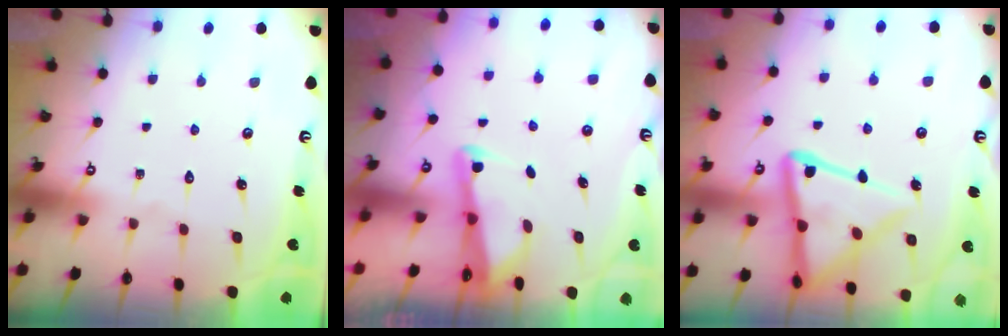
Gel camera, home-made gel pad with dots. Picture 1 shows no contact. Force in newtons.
{"total": 2.5, "press": 2.5, "slide": 0.2}
{"total": 16.8, "press": 16.7, "slide": 1.6}